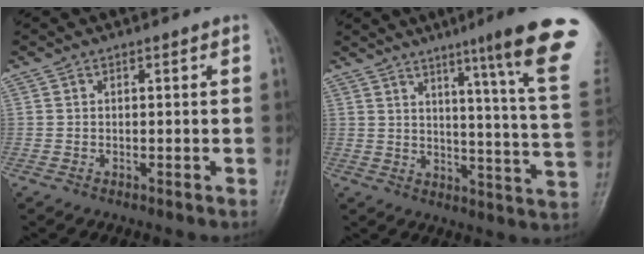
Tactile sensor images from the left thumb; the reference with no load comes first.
{"total": 20.5, "force": [13.0, -0.4, 15.8], "torque": [-0.190, -0.084, 0.157]}